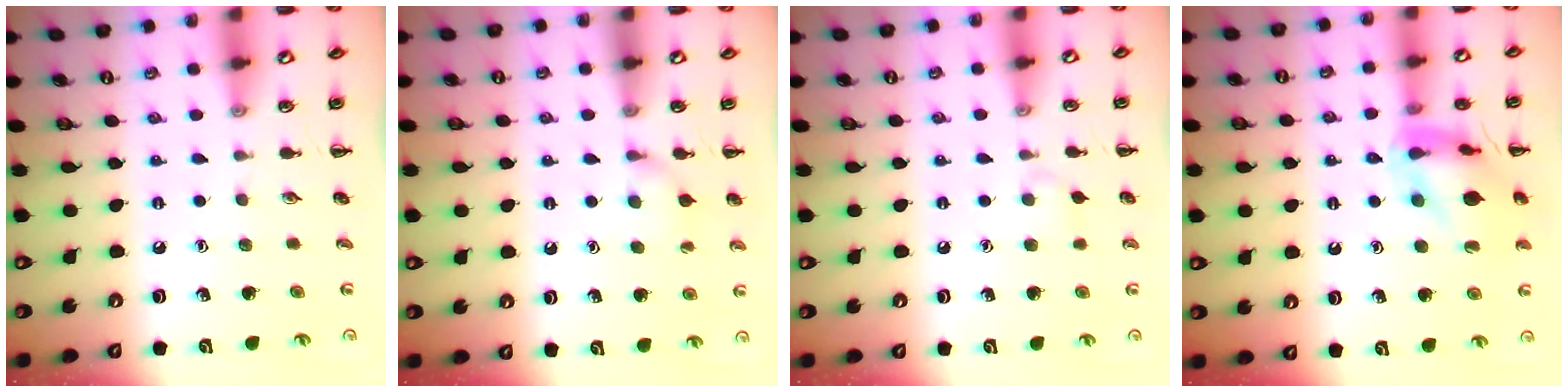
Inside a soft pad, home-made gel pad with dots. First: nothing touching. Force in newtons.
{"total": 7.1, "press": 6.9, "slide": 2.0}
{"total": 4.5, "press": 4.2, "slide": 1.6}
{"total": 13.9, "press": 13.8, "slide": 1.5}